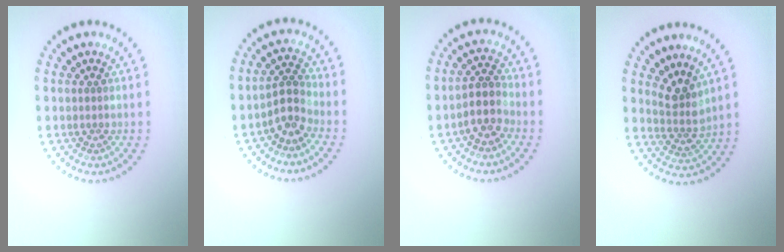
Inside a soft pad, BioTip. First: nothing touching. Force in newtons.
{"total": 2.5, "press": 2.0, "slide": 1.5}
{"total": 3.0, "press": 2.6, "slide": 1.5}
{"total": 2.7, "press": 2.0, "slide": 1.9}